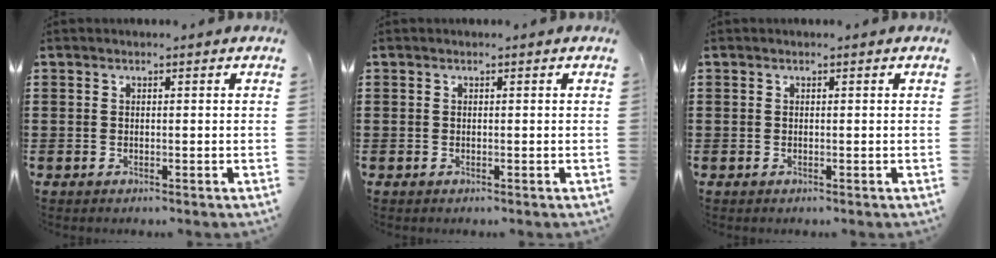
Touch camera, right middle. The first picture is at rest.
{"total": 0.0}
{"total": 0.0}